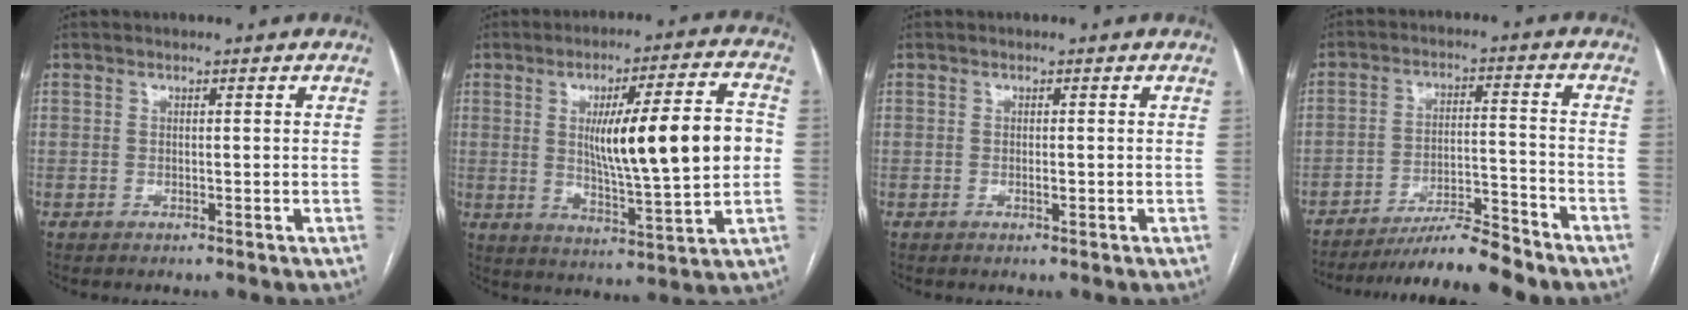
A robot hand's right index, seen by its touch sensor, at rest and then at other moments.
{"total": 16.6, "force": [1.3, 1.6, 16.5], "torque": [-0.259, 0.006, 0.023]}
{"total": 0.8, "force": [-0.2, 0.2, 0.8], "torque": [-0.014, -0.001, -0.002]}
{"total": 10.0, "force": [-9.0, -0.2, 4.3], "torque": [-0.060, -0.002, -0.154]}